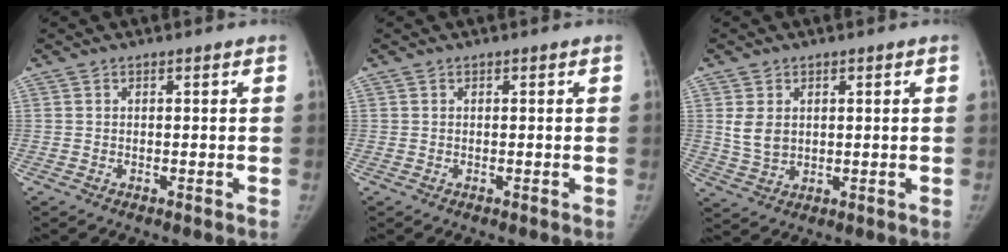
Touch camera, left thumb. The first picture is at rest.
{"total": 0.0}
{"total": 4.9, "force": [1.1, 3.7, 3.0], "torque": [-0.043, -0.009, 0.033]}